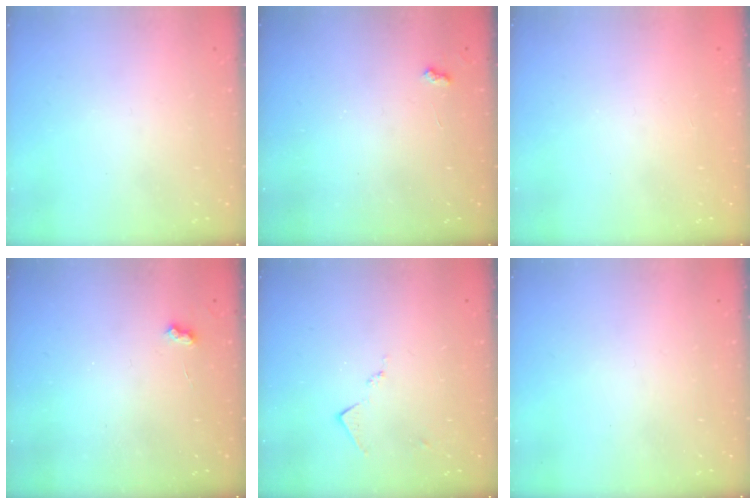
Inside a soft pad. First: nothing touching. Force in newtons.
{"total": 3.7, "press": 3.7, "slide": 0.4}
{"total": 1.1, "press": 1.1, "slide": 0.1}
{"total": 3.7, "press": 3.6, "slide": 0.4}
{"total": 7.1, "press": 7.0, "slide": 0.9}
{"total": 0.0}